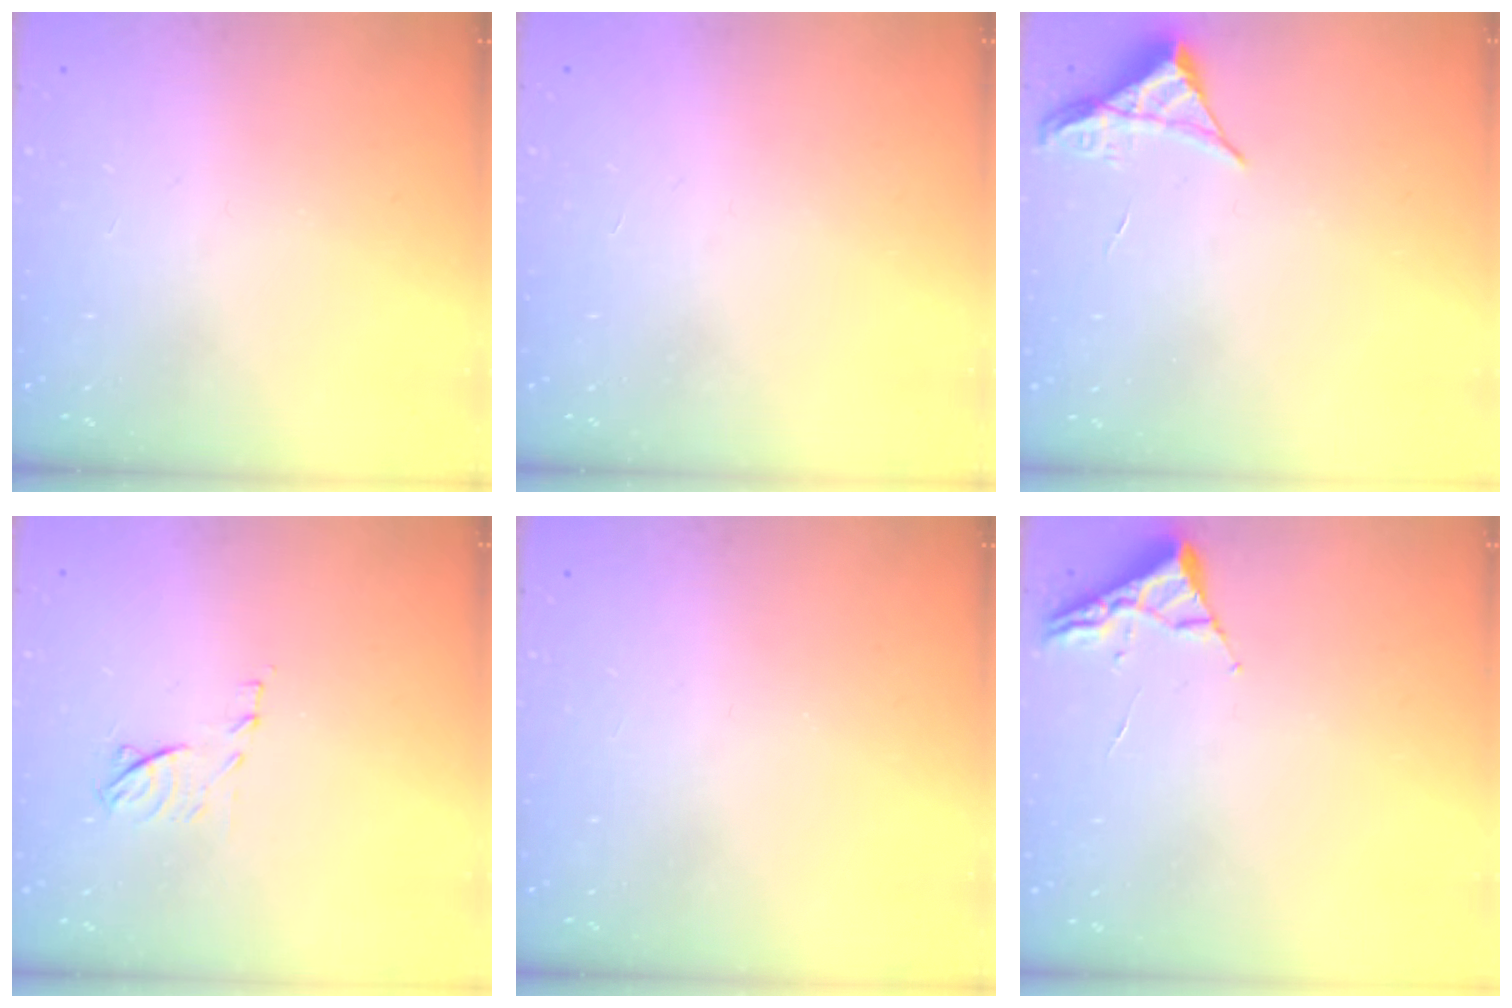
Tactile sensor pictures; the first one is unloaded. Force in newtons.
{"total": 1.6, "press": 1.6, "slide": 0.1}
{"total": 4.1, "press": 4.1, "slide": 0.5}
{"total": 7.6, "press": 7.6, "slide": 0.7}
{"total": 0.0}
{"total": 2.6, "press": 2.6, "slide": 0.3}